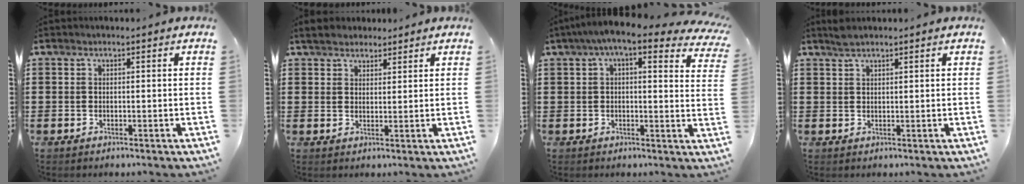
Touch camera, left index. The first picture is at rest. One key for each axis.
{"total": 3.1, "fx": 2.8, "fy": 1.3, "fz": 0.6, "tx": -0.021, "ty": 0.004, "tz": 0.052}
{"total": 6.5, "fx": 4.5, "fy": 0.7, "fz": 4.6, "tx": -0.095, "ty": -0.014, "tz": 0.073}
{"total": 2.5, "fx": 1.7, "fy": 0.2, "fz": 1.8, "tx": -0.037, "ty": 0.001, "tz": 0.031}